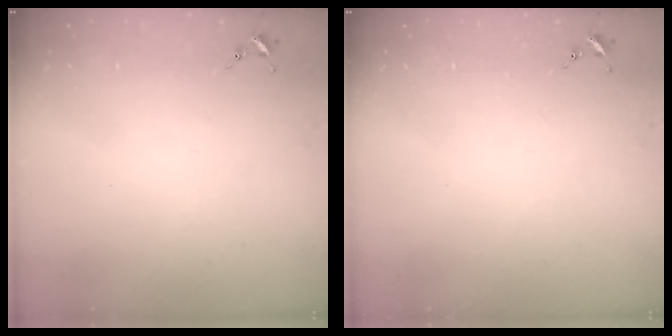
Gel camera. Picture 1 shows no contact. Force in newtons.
{"total": 0.0}